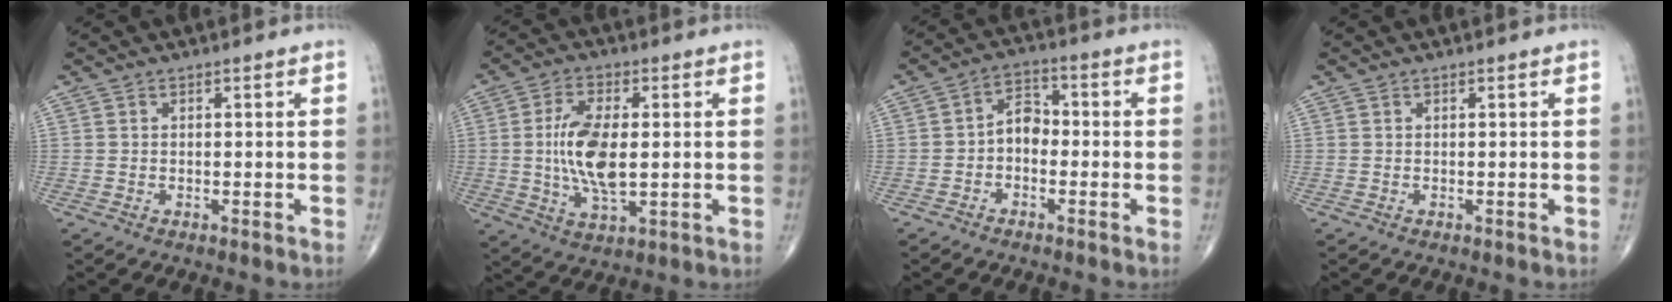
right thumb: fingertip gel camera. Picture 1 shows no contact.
{"total": 13.8, "force": [0.4, 6.4, 12.2], "torque": [-0.235, -0.007, 0.009]}
{"total": 5.0, "force": [-1.1, 3.5, 3.4], "torque": [-0.041, 0.025, -0.033]}
{"total": 0.0}